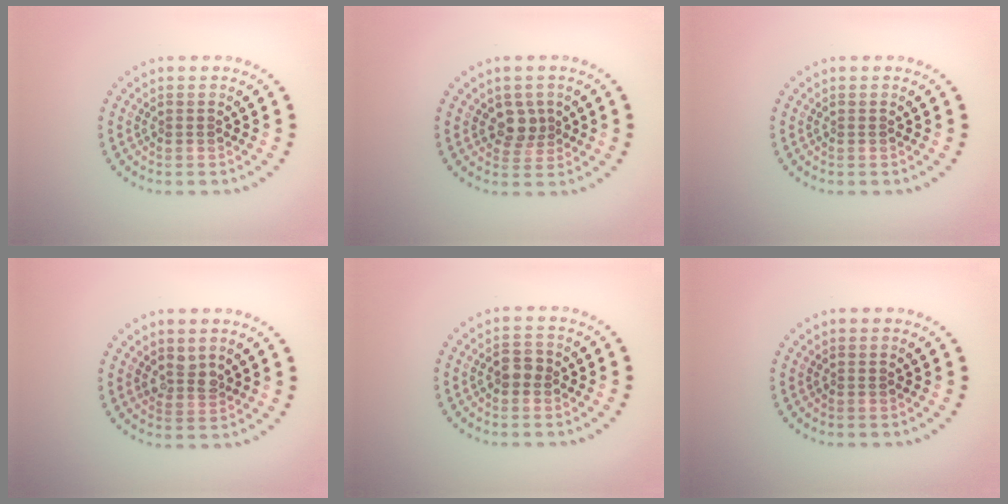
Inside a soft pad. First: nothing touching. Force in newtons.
{"total": 2.0, "press": 1.7, "slide": 1.1}
{"total": 0.0}
{"total": 1.8, "press": 1.6, "slide": 0.8}
{"total": 1.8, "press": 1.8, "slide": 0.1}
{"total": 0.0}